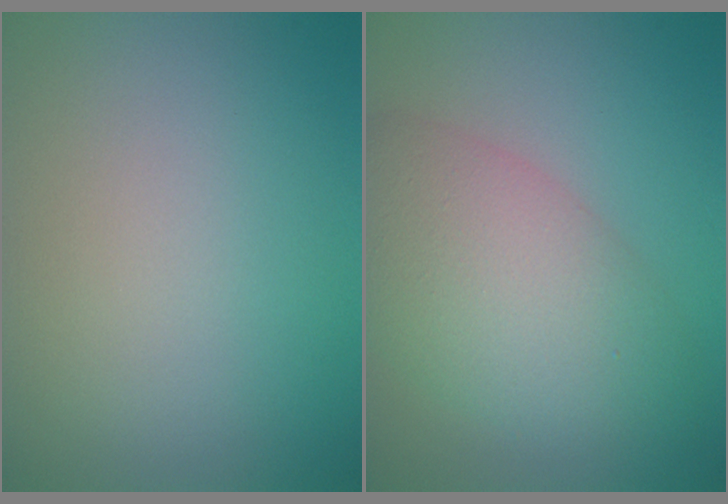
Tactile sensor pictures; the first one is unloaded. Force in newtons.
{"total": 7.3, "press": 7.3, "slide": 0.3}